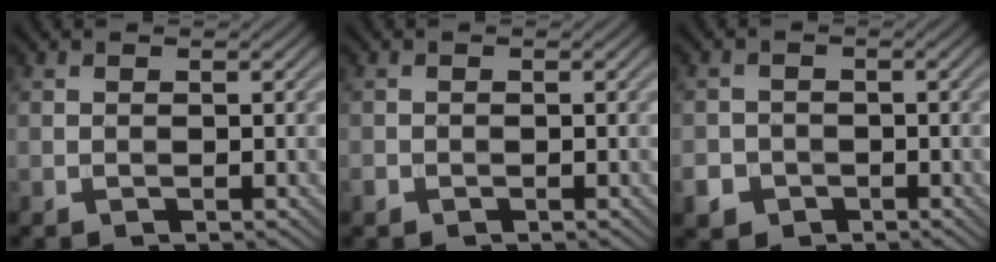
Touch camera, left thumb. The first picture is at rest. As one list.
[{"total": 0.7, "force": [-0.5, 0.5, 0.2], "torque": [-0.004, -0.003, -0.011]}, {"total": 3.2, "force": [-1.7, 2.6, 0.8], "torque": [-0.018, -0.005, -0.036]}]